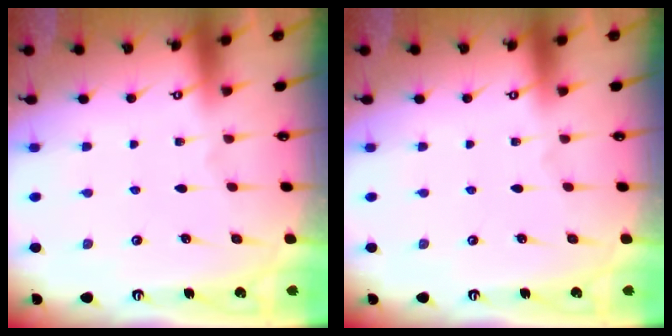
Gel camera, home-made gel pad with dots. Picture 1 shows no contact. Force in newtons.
{"total": 0.0}